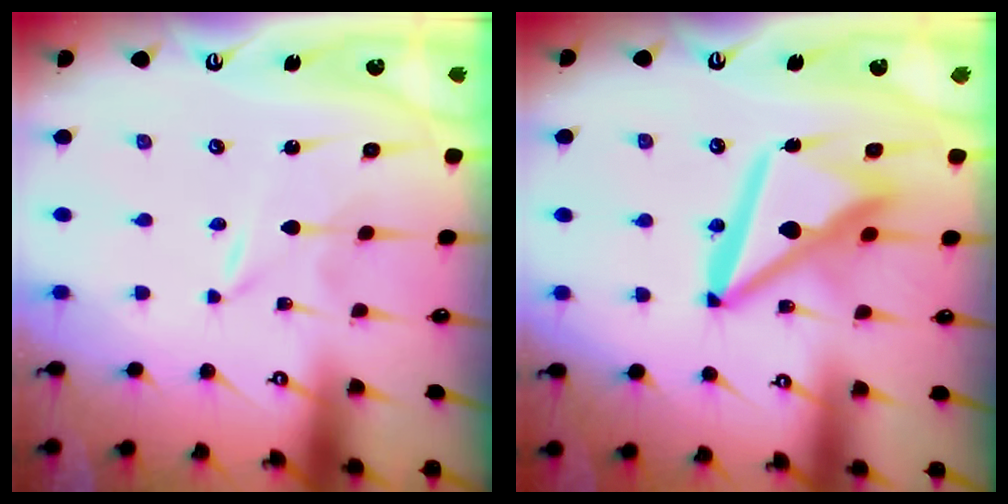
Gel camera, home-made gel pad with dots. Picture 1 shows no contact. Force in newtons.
{"total": 15.3, "press": 15.2, "slide": 2.0}